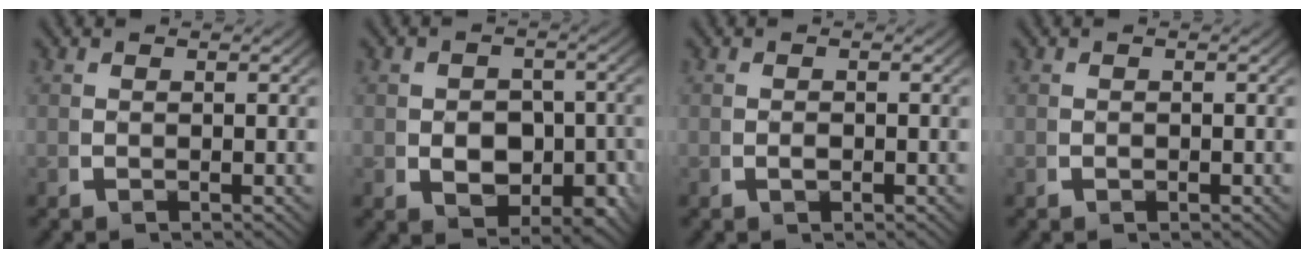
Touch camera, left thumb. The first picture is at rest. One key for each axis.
{"total": 6.6, "fx": -0.8, "fy": 4.9, "fz": 4.4, "tx": -0.072, "ty": -0.033, "tz": 0.003}
{"total": 1.1, "fx": -0.3, "fy": 0.8, "fz": 0.7, "tx": -0.015, "ty": -0.005, "tz": -0.005}
{"total": 0.6, "fx": -0.1, "fy": 0.5, "fz": 0.3, "tx": -0.005, "ty": -0.005, "tz": -0.002}